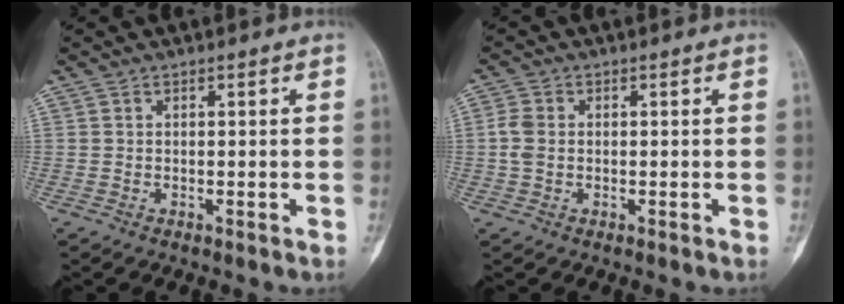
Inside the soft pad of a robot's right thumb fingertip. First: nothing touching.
{"total": 3.1, "force": [-0.1, 2.2, 2.1], "torque": [-0.054, 0.005, -0.006]}